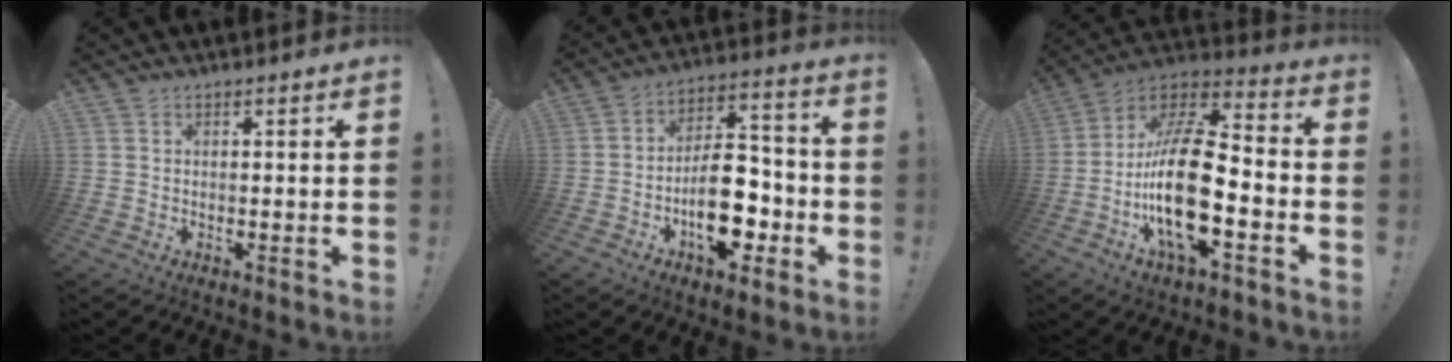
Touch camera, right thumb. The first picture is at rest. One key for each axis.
{"total": 16.9, "fx": -6.2, "fy": 9.5, "fz": 12.5, "tx": -0.198, "ty": 0.048, "tz": -0.093}
{"total": 23.9, "fx": -5.6, "fy": 9.9, "fz": 21.1, "tx": -0.418, "ty": 0.034, "tz": -0.091}